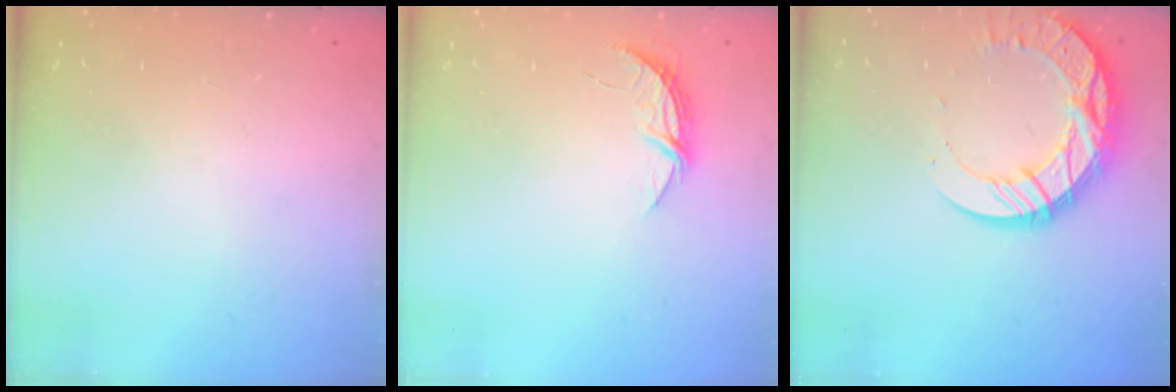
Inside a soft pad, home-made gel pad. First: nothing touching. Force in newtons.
{"total": 5.0, "press": 5.0, "slide": 0.4}
{"total": 14.6, "press": 14.5, "slide": 1.1}